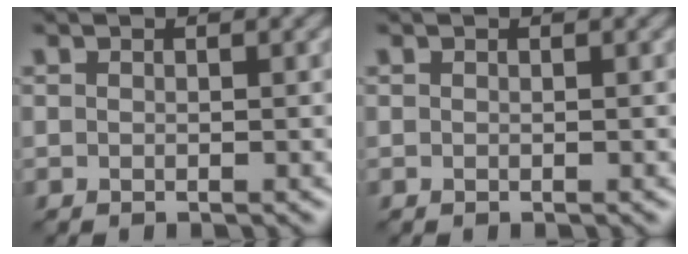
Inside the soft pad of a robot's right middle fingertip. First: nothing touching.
{"total": 0.0}